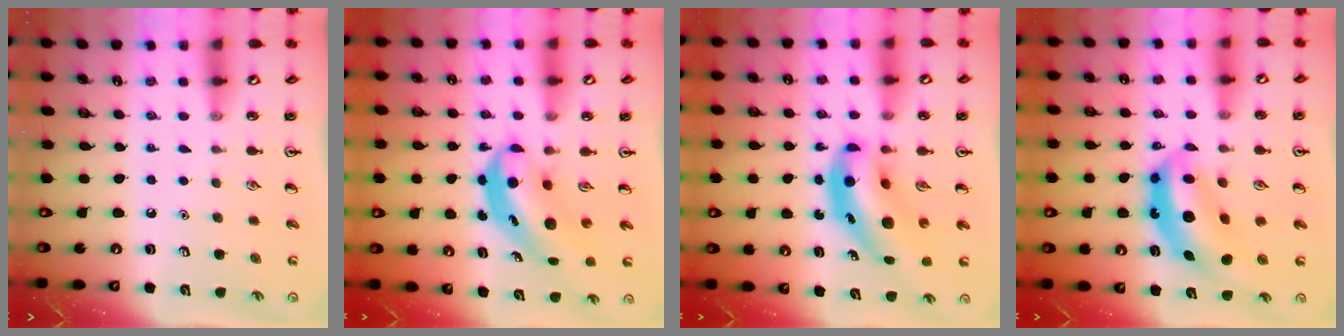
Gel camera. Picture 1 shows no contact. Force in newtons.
{"total": 5.3, "press": 5.2, "slide": 1.3}
{"total": 11.0, "press": 10.4, "slide": 3.7}
{"total": 10.9, "press": 10.4, "slide": 3.2}